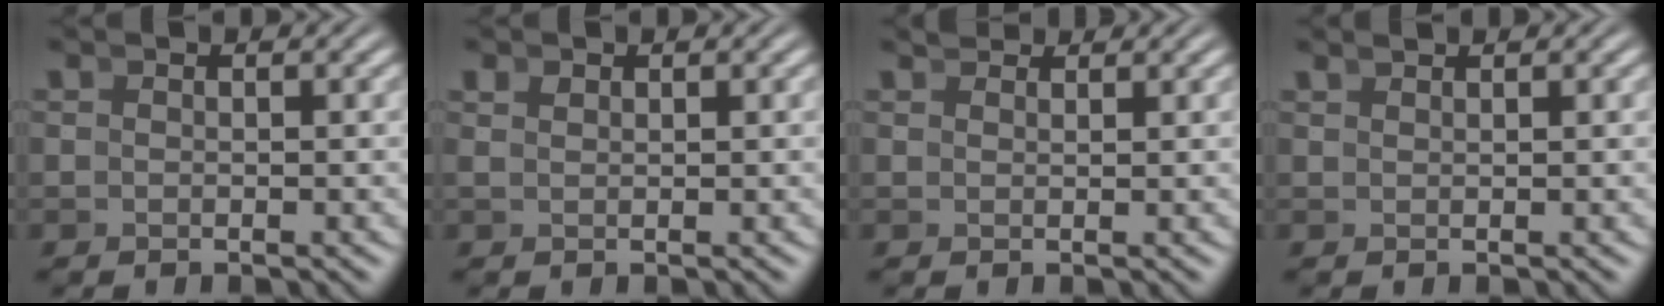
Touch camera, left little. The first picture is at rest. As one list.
[{"total": 0.9, "force": [0.8, -0.3, 0.3], "torque": [0.005, 0.003, 0.019]}, {"total": 1.5, "force": [1.4, -0.4, 0.1], "torque": [0.007, 0.003, 0.024]}, {"total": 0.7, "force": [0.4, -0.6, 0.0], "torque": [0.008, 0.002, 0.012]}]